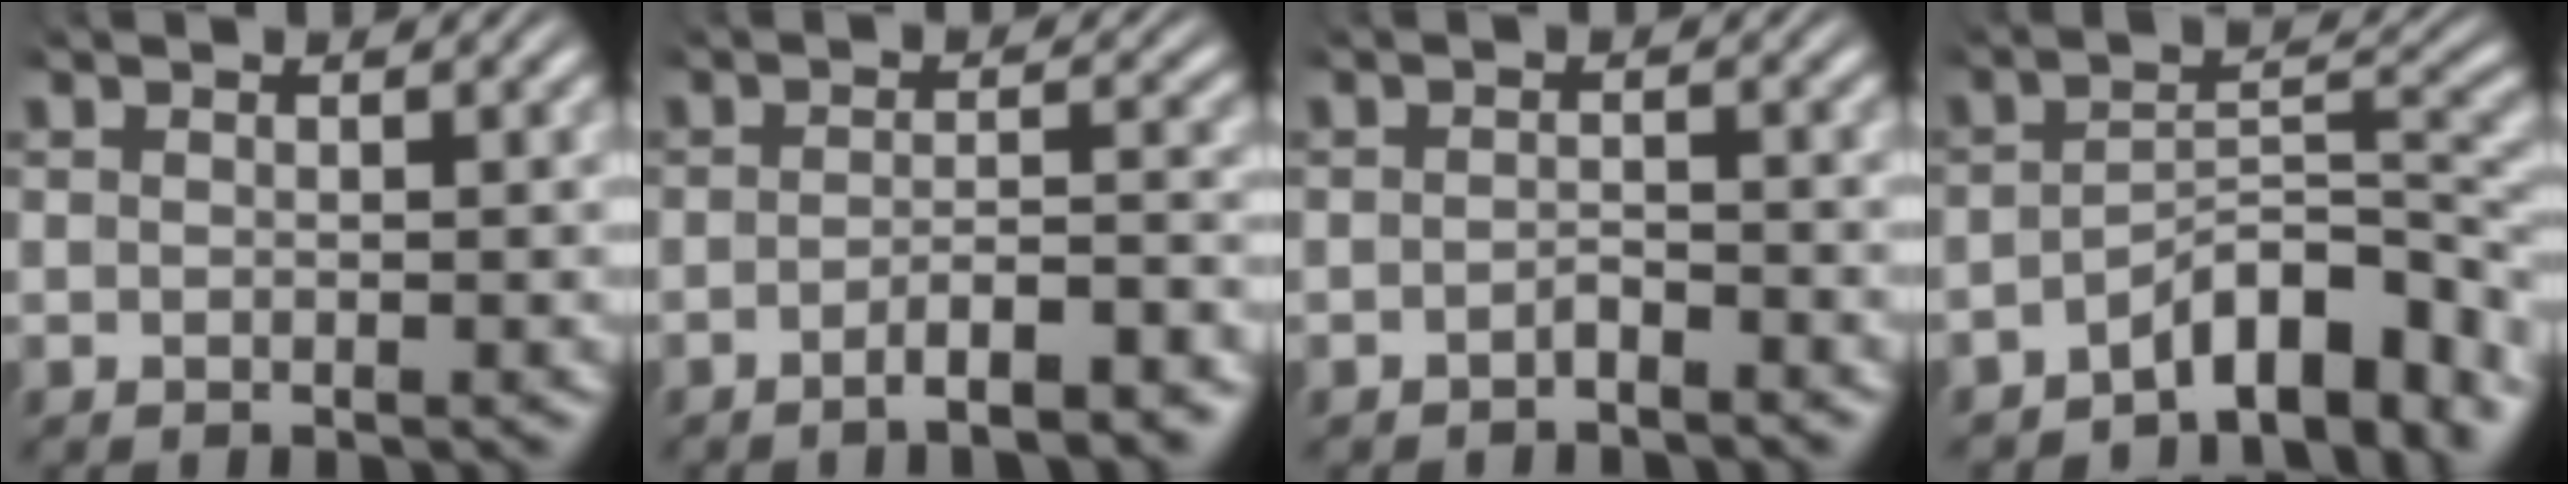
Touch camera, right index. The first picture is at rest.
{"total": 4.2, "force": [-3.5, 0.5, 2.2], "torque": [-0.031, -0.009, -0.058]}
{"total": 1.3, "force": [-1.3, 0.1, 0.2], "torque": [-0.003, -0.004, -0.022]}
{"total": 6.5, "force": [-4.3, 1.8, 4.6], "torque": [-0.059, -0.008, -0.064]}